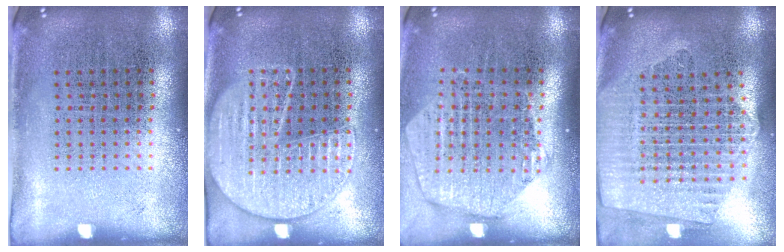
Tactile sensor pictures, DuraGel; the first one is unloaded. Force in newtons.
{"total": 1.6, "press": 1.6, "slide": 0.1}
{"total": 1.9, "press": 1.7, "slide": 0.9}
{"total": 2.3, "press": 2.0, "slide": 1.2}